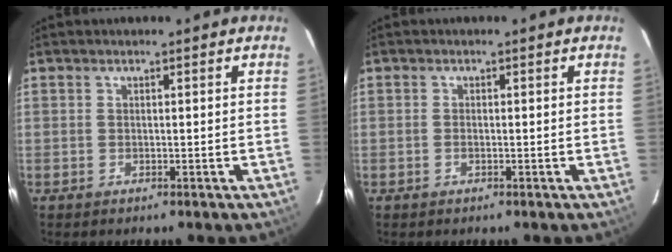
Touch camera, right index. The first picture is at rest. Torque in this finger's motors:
{"motor_torque": [-0.09, -0.01, -0.03, -0.01]}